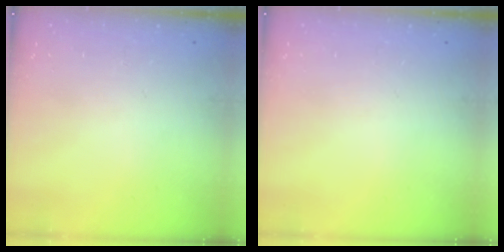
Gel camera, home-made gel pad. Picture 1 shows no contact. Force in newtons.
{"total": 0.0}